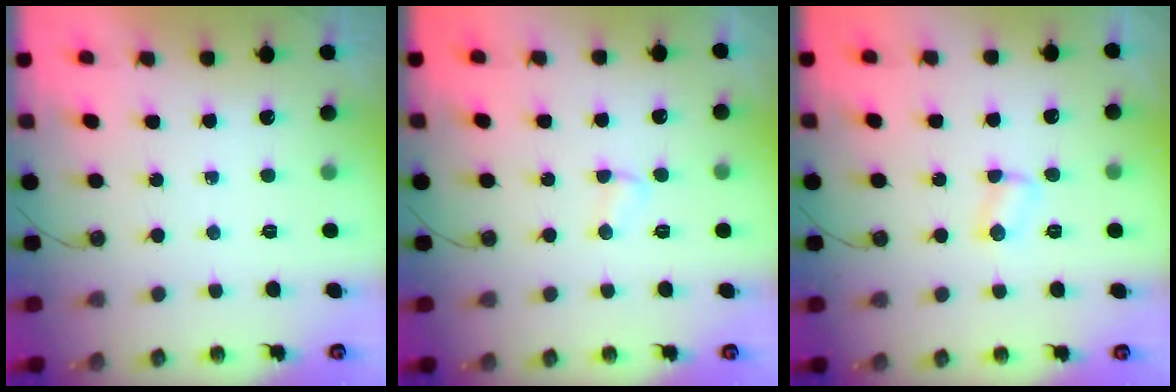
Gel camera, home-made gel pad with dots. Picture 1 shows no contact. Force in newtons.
{"total": 2.7, "press": 2.6, "slide": 0.4}
{"total": 2.4, "press": 2.4, "slide": 0.4}